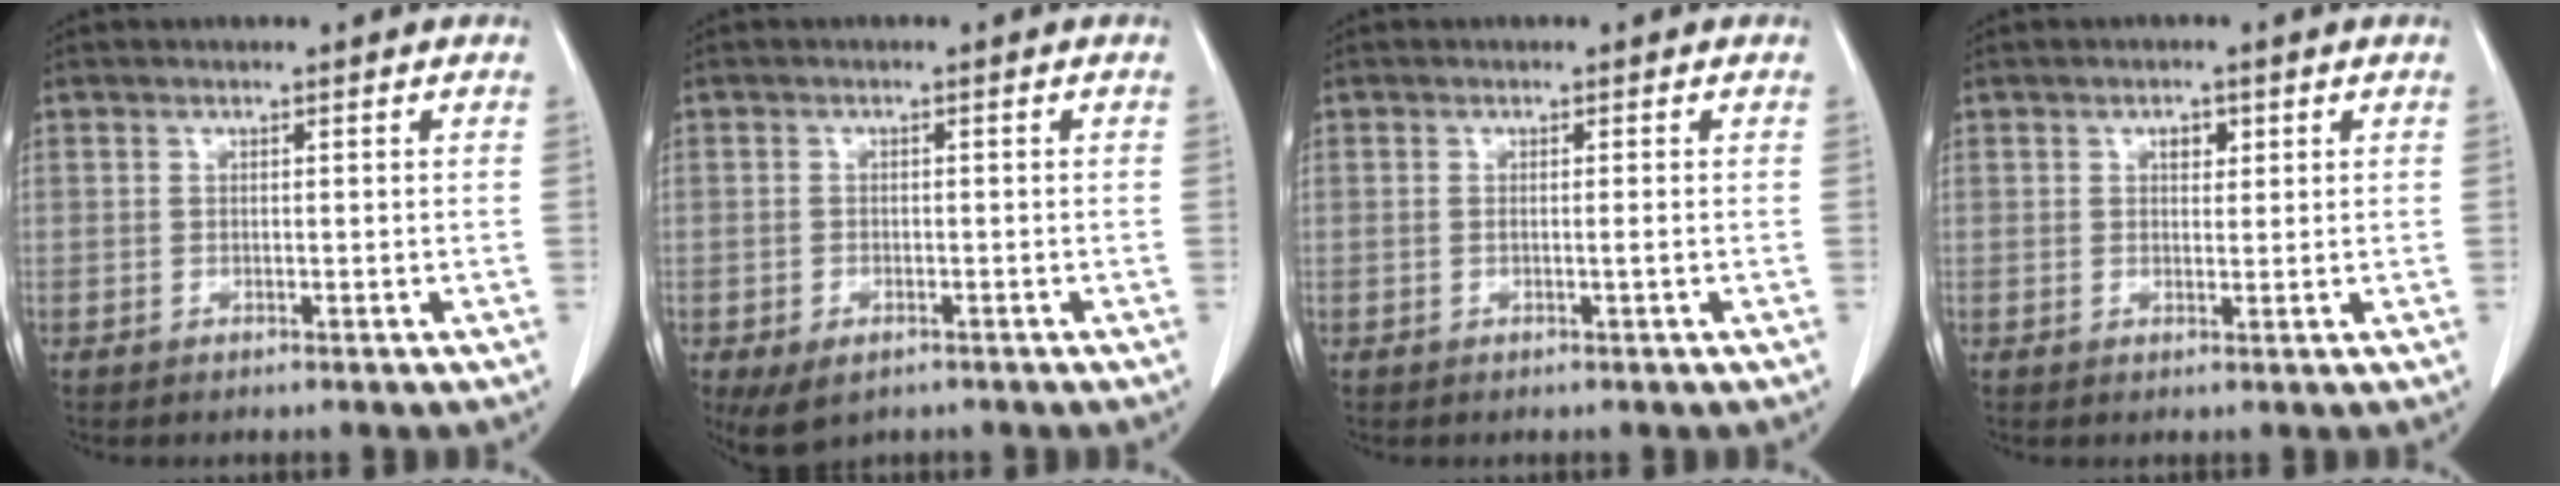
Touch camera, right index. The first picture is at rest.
{"total": 4.3, "force": [-2.5, 2.5, 2.4], "torque": [-0.047, -0.007, -0.031]}
{"total": 0.8, "force": [-0.2, -0.2, 0.7], "torque": [-0.013, 0.000, -0.003]}
{"total": 1.9, "force": [0.8, 1.2, 1.3], "torque": [-0.018, 0.001, 0.012]}